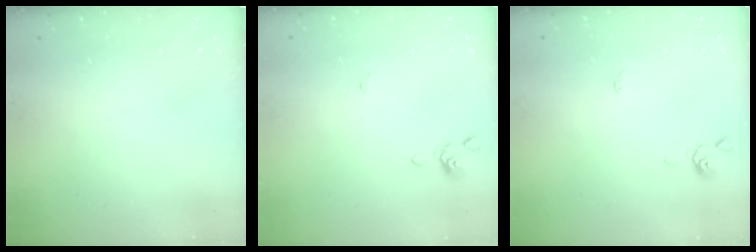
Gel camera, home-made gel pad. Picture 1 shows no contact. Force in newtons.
{"total": 0.0}
{"total": 0.0}